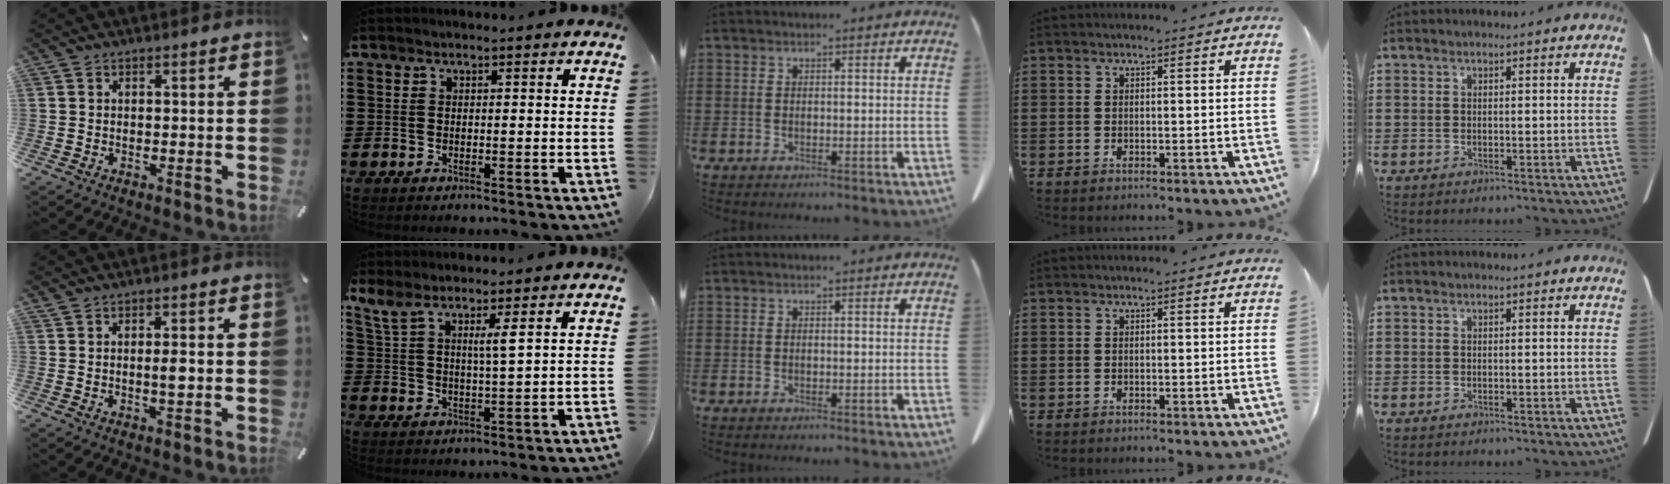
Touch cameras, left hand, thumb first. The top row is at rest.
{"thumb": {"total": 2.9, "force": [0.2, 0.6, 2.8], "torque": [-0.052, -0.002, 0.001]}, "index": {"total": 4.9, "force": [3.4, 0.5, 3.5], "torque": [-0.081, -0.008, 0.057]}}